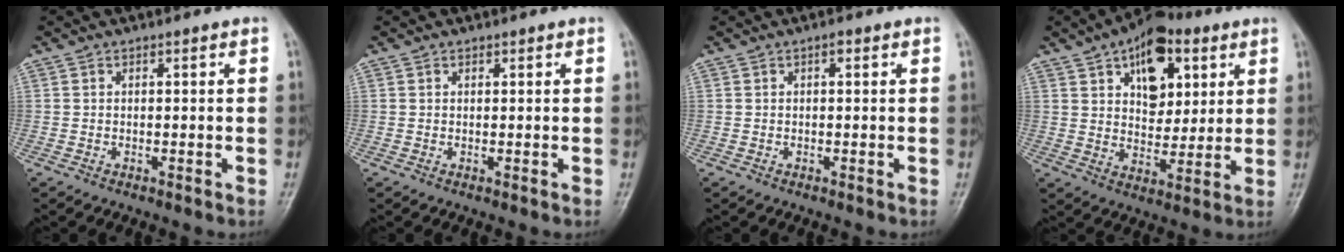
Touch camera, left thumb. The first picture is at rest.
{"total": 0.6, "force": [0.4, 0.5, 0.1], "torque": [0.004, -0.002, 0.005]}
{"total": 0.8, "force": [0.3, 0.5, 0.5], "torque": [-0.003, 0.001, 0.002]}
{"total": 14.2, "force": [6.2, 8.7, 9.4], "torque": [-0.094, -0.021, 0.096]}